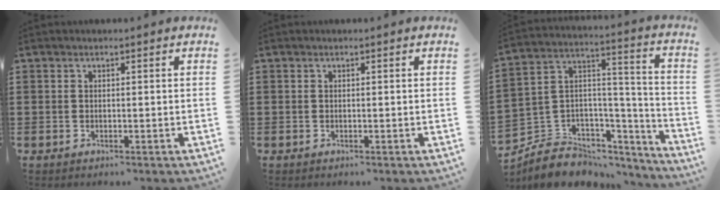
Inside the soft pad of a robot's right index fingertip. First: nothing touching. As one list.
[{"total": 0.0}, {"total": 6.9, "force": [-5.5, 4.2, 0.9], "torque": [-0.028, -0.003, -0.099]}]